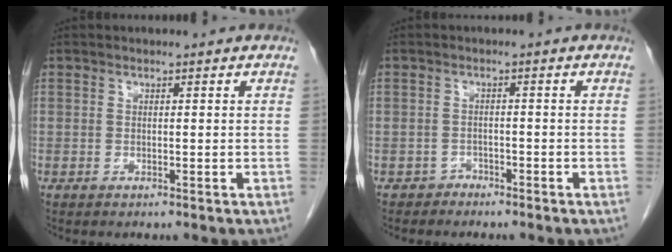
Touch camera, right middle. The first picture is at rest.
{"total": 1.4, "force": [-1.1, 0.8, -0.3], "torque": [0.001, 0.005, -0.023]}